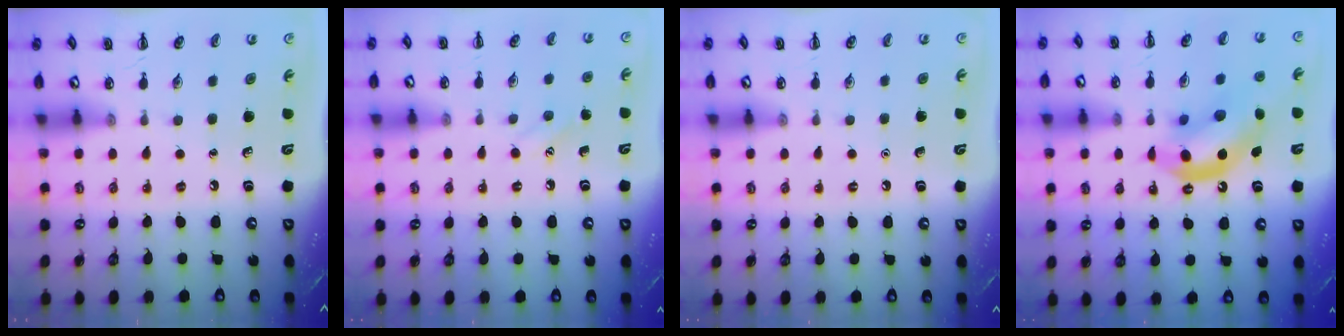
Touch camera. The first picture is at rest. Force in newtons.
{"total": 6.5, "press": 6.4, "slide": 1.2}
{"total": 1.6, "press": 1.6, "slide": 0.1}
{"total": 12.6, "press": 12.2, "slide": 3.2}